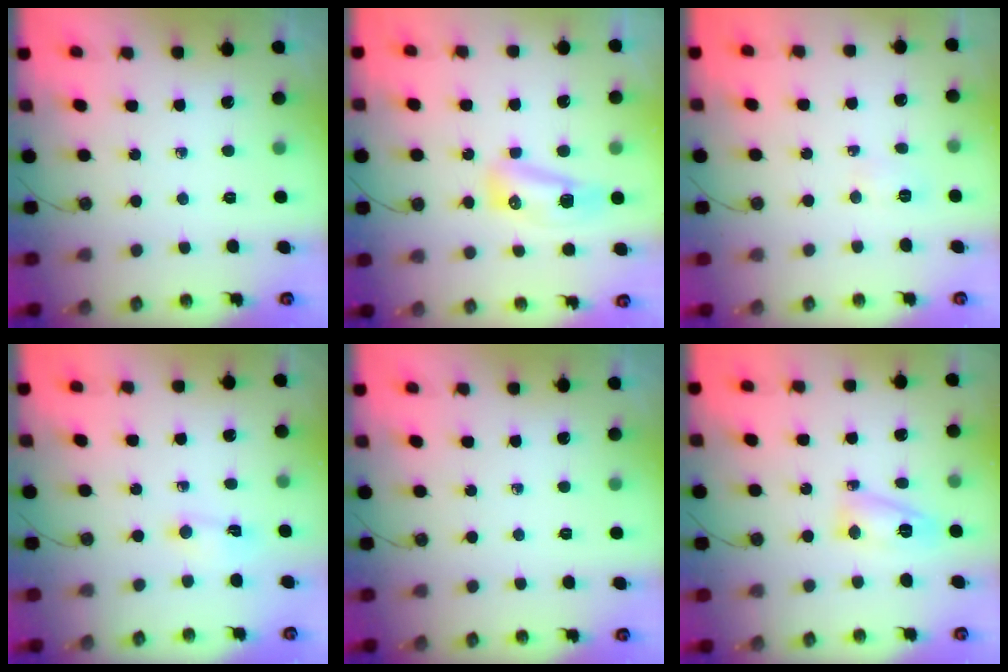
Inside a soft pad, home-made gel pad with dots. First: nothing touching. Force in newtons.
{"total": 8.6, "press": 8.4, "slide": 1.9}
{"total": 2.6, "press": 2.5, "slide": 0.8}
{"total": 2.0, "press": 2.0, "slide": 0.3}
{"total": 0.0}
{"total": 8.3, "press": 8.2, "slide": 0.8}